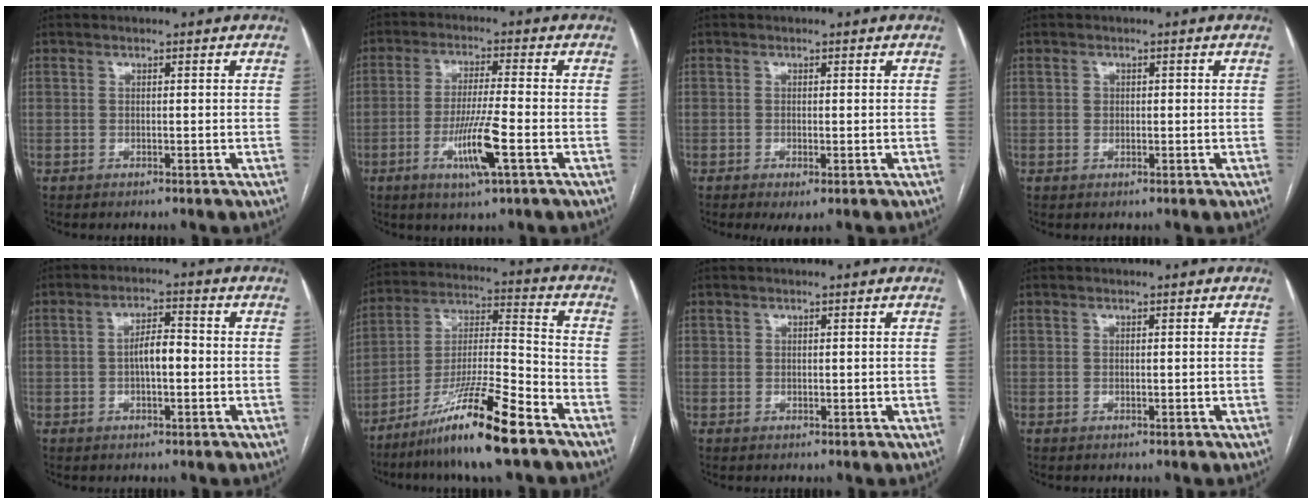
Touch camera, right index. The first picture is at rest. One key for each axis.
{"total": 8.5, "fx": -3.1, "fy": 0.0, "fz": 7.9, "tx": -0.150, "ty": -0.012, "tz": -0.057}
{"total": 2.1, "fx": -0.9, "fy": 0.5, "fz": 1.8, "tx": -0.027, "ty": -0.004, "tz": -0.009}
{"total": 1.2, "fx": 0.1, "fy": 1.0, "fz": 0.5, "tx": -0.009, "ty": 0.005, "tz": 0.002}
{"total": 4.5, "fx": -0.3, "fy": 1.6, "fz": 4.2, "tx": -0.076, "ty": 0.012, "tz": -0.007}
{"total": 15.9, "fx": -10.6, "fy": 0.6, "fz": 11.8, "tx": -0.230, "ty": -0.020, "tz": -0.190}
{"total": 0.7, "fx": 0.4, "fy": 0.6, "fz": 0.1, "tx": 0.008, "ty": 0.000, "tz": 0.005}
{"total": 0.0}